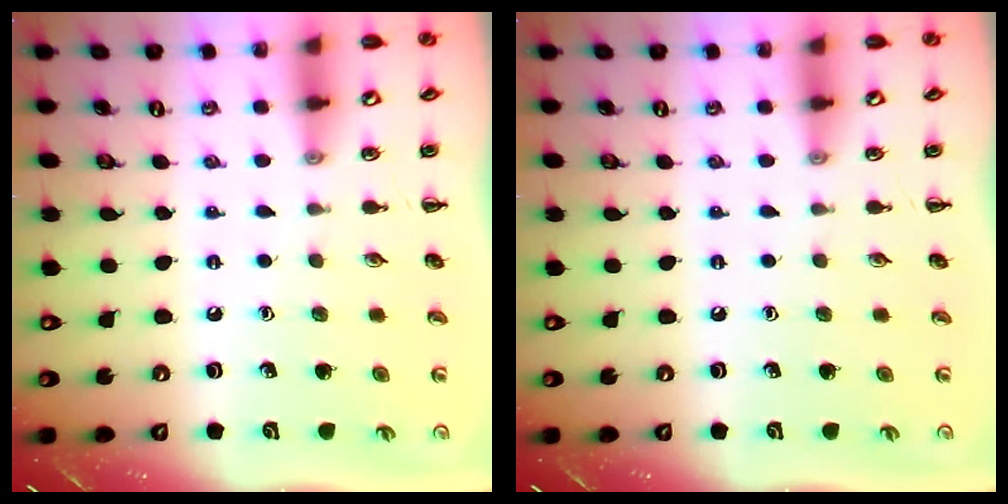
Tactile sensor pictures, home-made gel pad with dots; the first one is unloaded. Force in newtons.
{"total": 0.0}